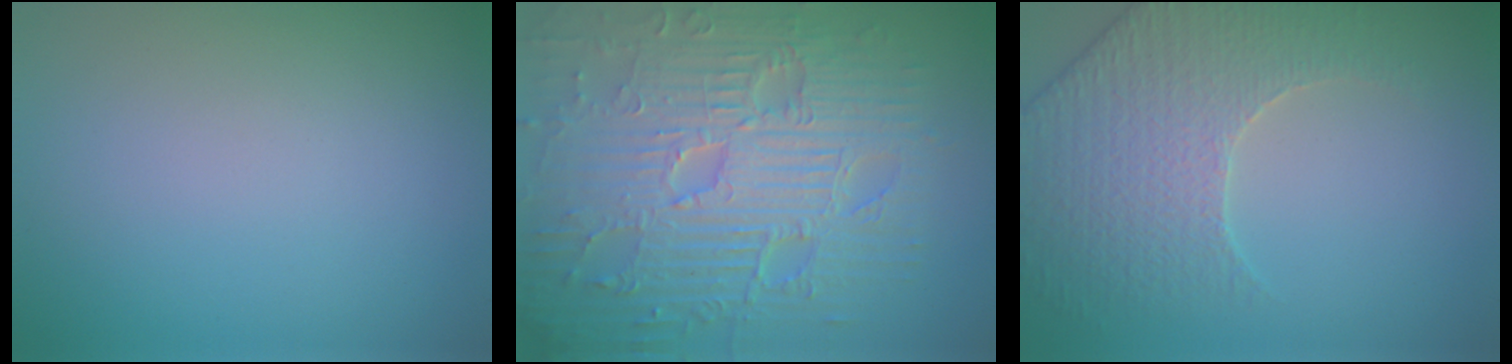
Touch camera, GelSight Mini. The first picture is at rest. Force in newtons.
{"total": 11.7, "press": 7.6, "slide": 8.9}
{"total": 4.7, "press": 4.6, "slide": 1.2}